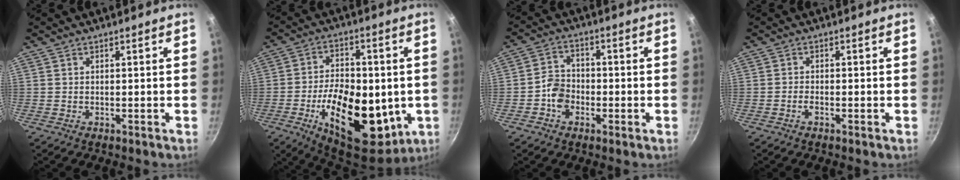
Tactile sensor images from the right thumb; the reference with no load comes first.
{"total": 23.4, "force": [-4.3, 13.2, 18.8], "torque": [-0.269, 0.004, -0.052]}
{"total": 5.6, "force": [-2.0, 4.4, 2.8], "torque": [-0.031, 0.022, -0.043]}
{"total": 1.2, "force": [-0.8, 0.4, 0.9], "torque": [-0.024, 0.006, -0.019]}